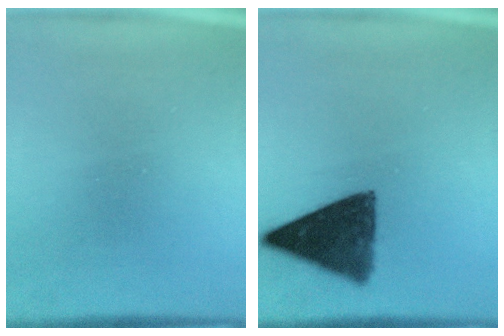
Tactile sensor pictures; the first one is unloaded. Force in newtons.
{"total": 9.2}